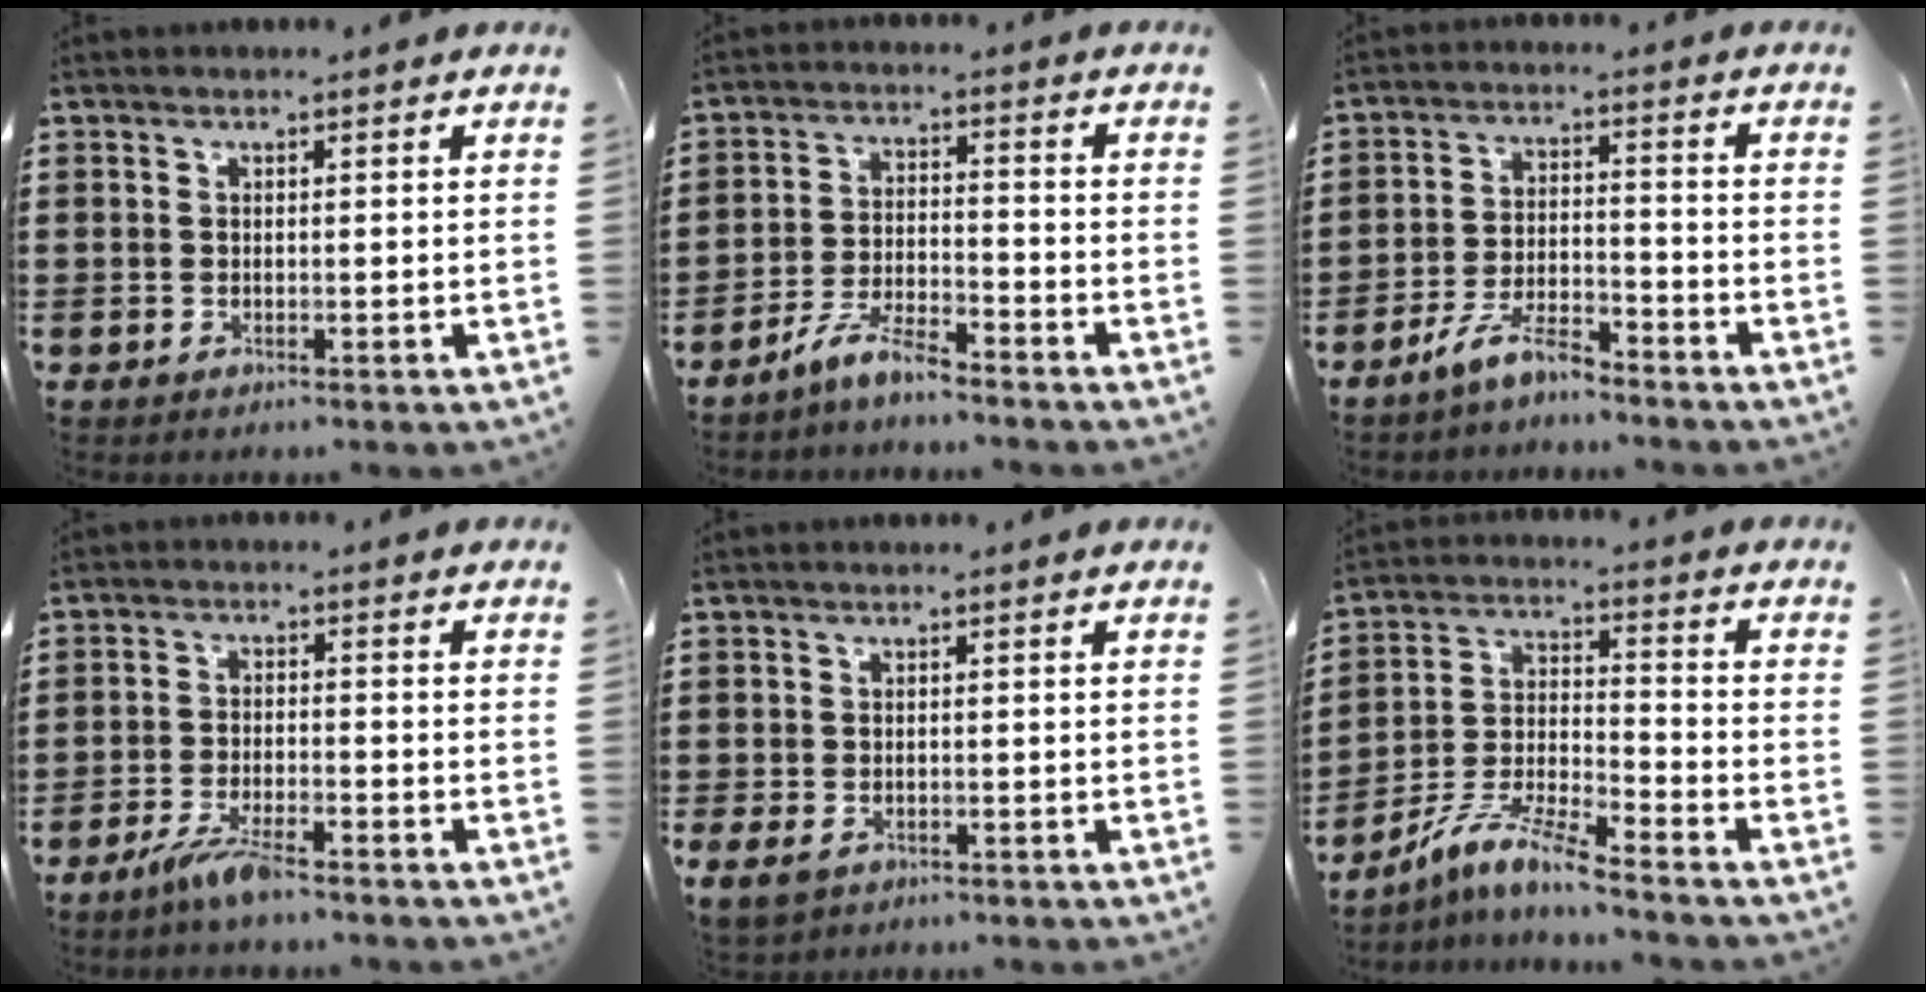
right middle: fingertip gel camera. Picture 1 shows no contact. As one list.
[{"total": 5.9, "force": [-5.2, 0.8, 2.6], "torque": [-0.063, -0.001, -0.104]}, {"total": 6.7, "force": [-5.7, 1.3, 3.1], "torque": [-0.070, 0.001, -0.113]}, {"total": 4.6, "force": [-3.6, 0.3, 2.9], "torque": [-0.065, -0.008, -0.070]}, {"total": 1.4, "force": [-0.7, 0.9, 0.7], "torque": [-0.032, -0.005, -0.020]}, {"total": 8.7, "force": [-7.6, 0.4, 4.4], "torque": [-0.097, 0.000, -0.152]}]